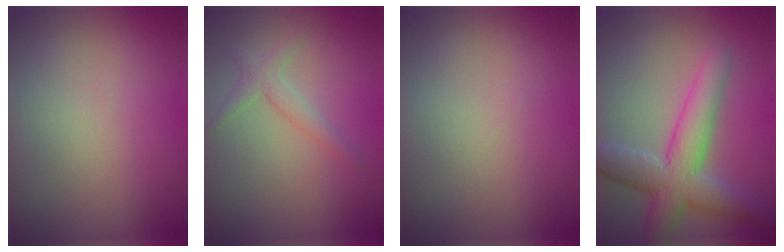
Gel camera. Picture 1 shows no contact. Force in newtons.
{"total": 2.0, "press": 2.0, "slide": 0.2}
{"total": 0.0}
{"total": 6.4, "press": 6.4, "slide": 0.3}